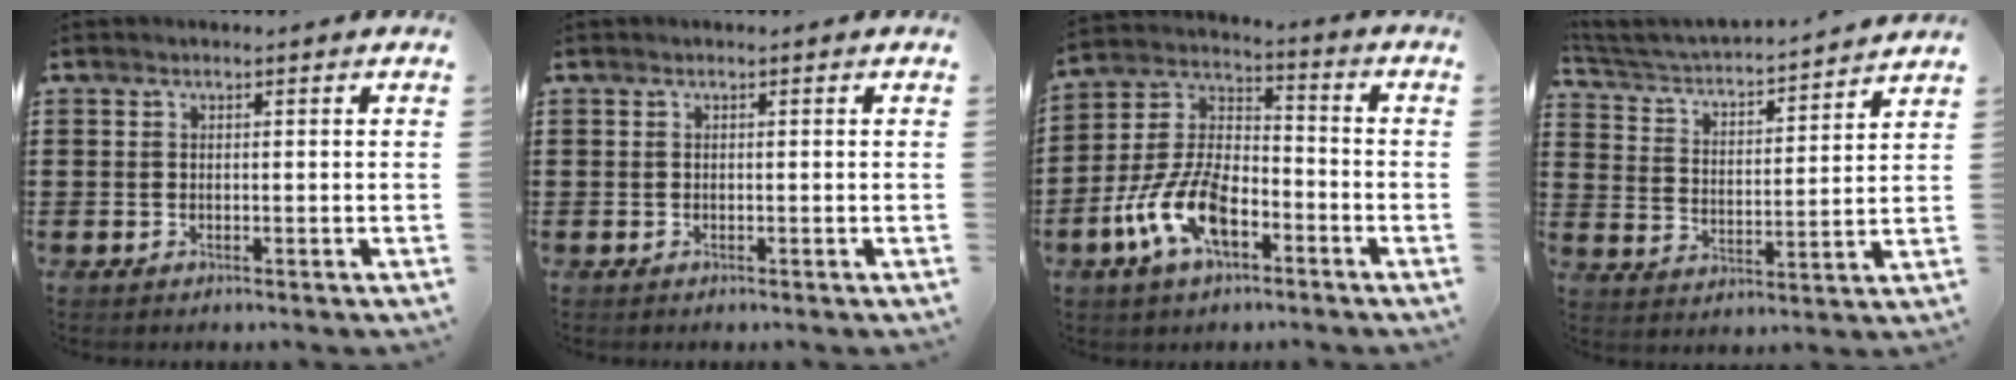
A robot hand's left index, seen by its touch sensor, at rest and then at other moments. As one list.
[{"total": 0.0}, {"total": 11.2, "force": [-6.1, 5.3, 7.8], "torque": [-0.196, 0.002, -0.123]}, {"total": 3.1, "force": [3.0, 0.3, 0.7], "torque": [-0.035, -0.029, 0.039]}]